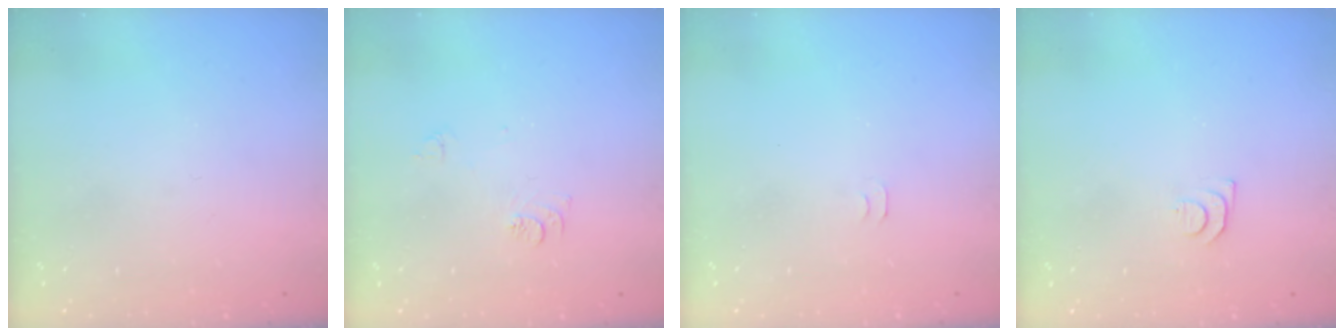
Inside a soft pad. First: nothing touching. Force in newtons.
{"total": 7.4, "press": 7.3, "slide": 0.8}
{"total": 4.0, "press": 4.0, "slide": 0.6}
{"total": 4.0, "press": 4.0, "slide": 0.6}